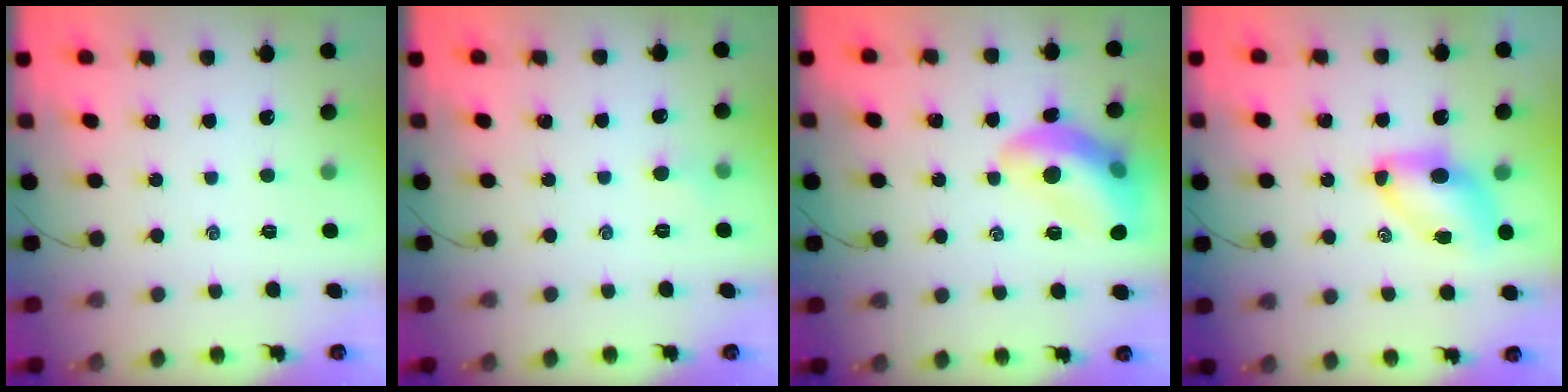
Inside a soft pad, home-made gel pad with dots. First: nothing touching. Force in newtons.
{"total": 3.6, "press": 3.4, "slide": 1.2}
{"total": 14.4, "press": 14.3, "slide": 1.6}
{"total": 7.3, "press": 7.2, "slide": 1.3}